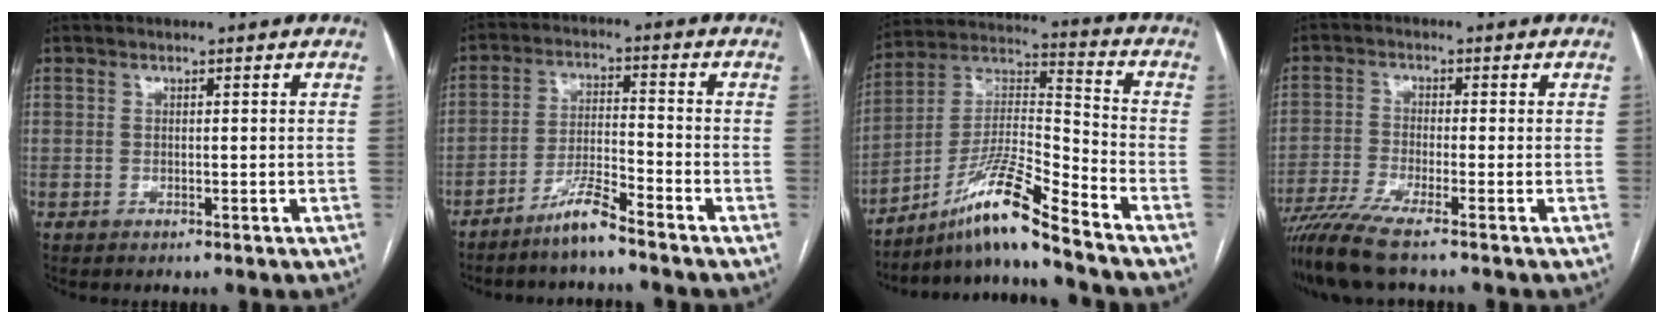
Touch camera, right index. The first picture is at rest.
{"total": 5.7, "force": [-4.7, -0.2, 3.2], "torque": [-0.060, -0.014, -0.096]}
{"total": 12.7, "force": [-9.8, -1.0, 8.0], "torque": [-0.157, 0.008, -0.179]}
{"total": 7.7, "force": [-6.2, -0.7, 4.6], "torque": [-0.080, -0.017, -0.111]}